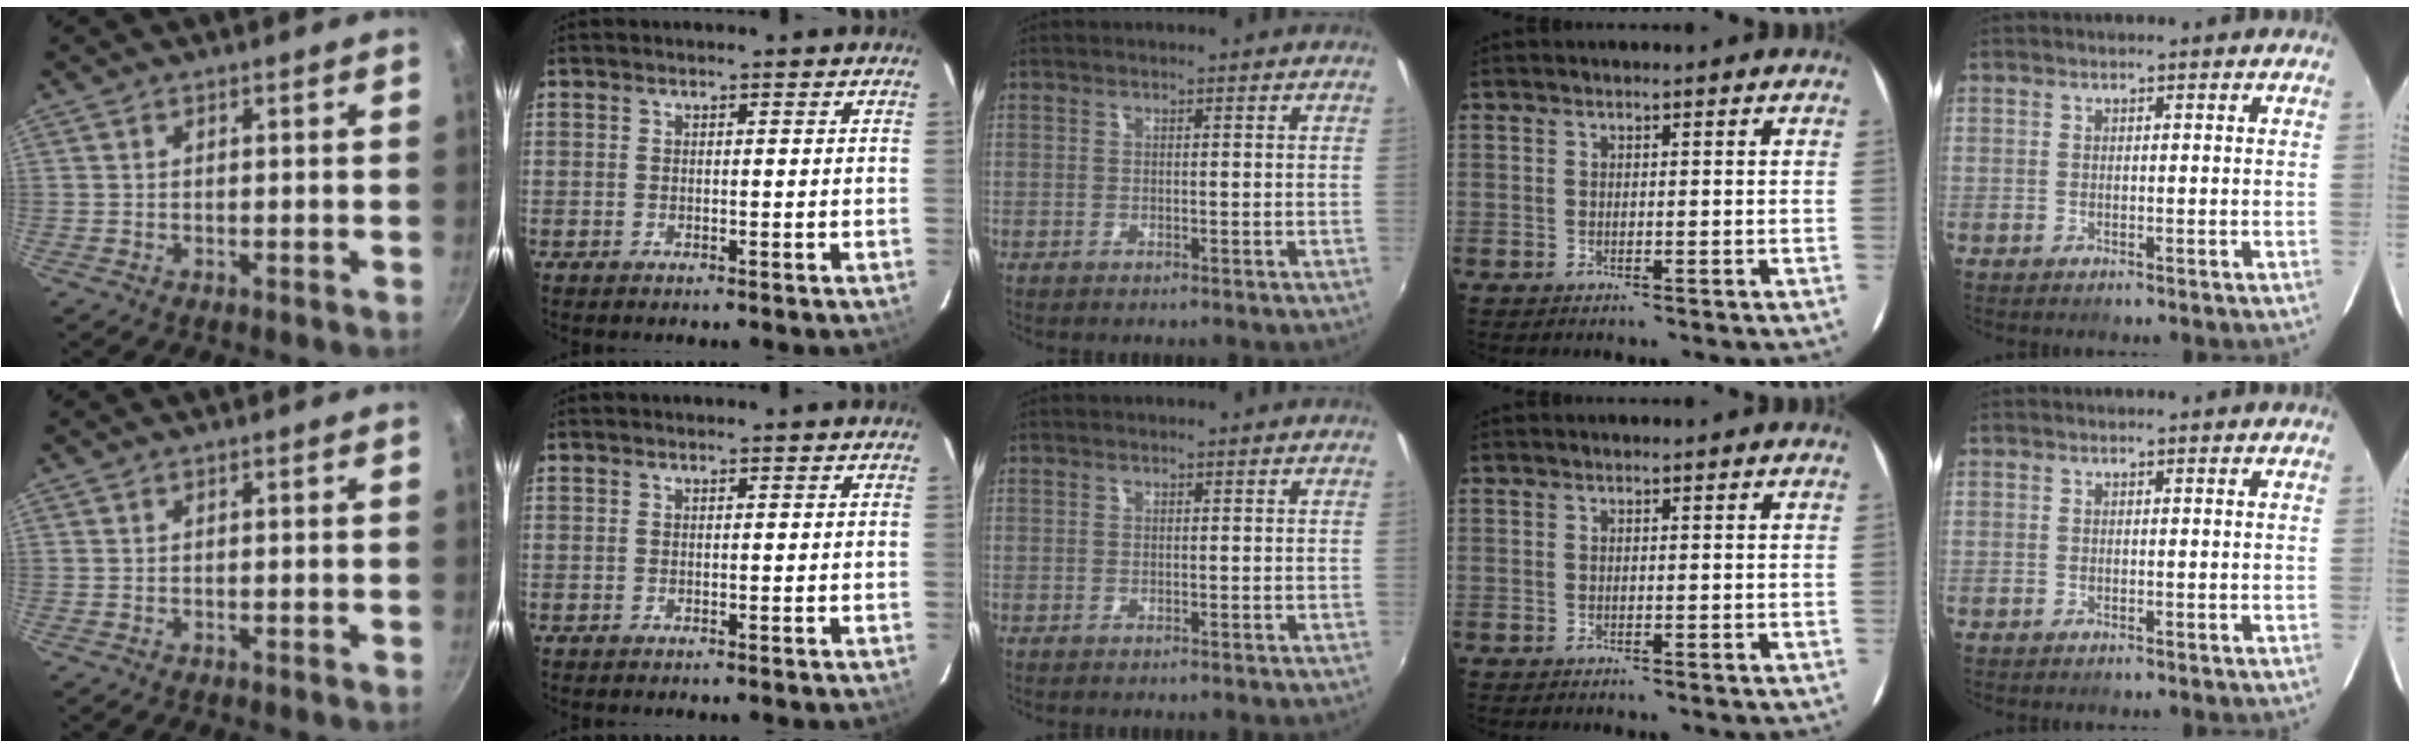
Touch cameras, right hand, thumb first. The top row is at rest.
{}